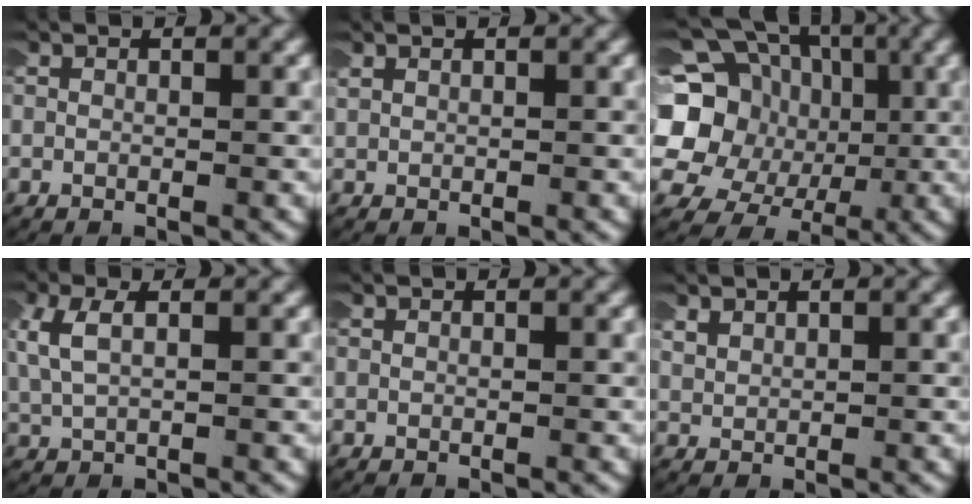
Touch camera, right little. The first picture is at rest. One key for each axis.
{"total": 0.7, "fx": 0.5, "fy": 0.3, "fz": 0.3, "tx": -0.008, "ty": -0.001, "tz": 0.013}
{"total": 14.9, "fx": 1.9, "fy": 12.9, "fz": 7.1, "tx": -0.172, "ty": -0.016, "tz": 0.021}
{"total": 2.6, "fx": 1.0, "fy": 1.2, "fz": 2.0, "tx": -0.052, "ty": 0.008, "tz": 0.022}
{"total": 0.0}
{"total": 1.2, "fx": 0.9, "fy": 0.6, "fz": 0.6, "tx": -0.021, "ty": -0.004, "tz": 0.025}